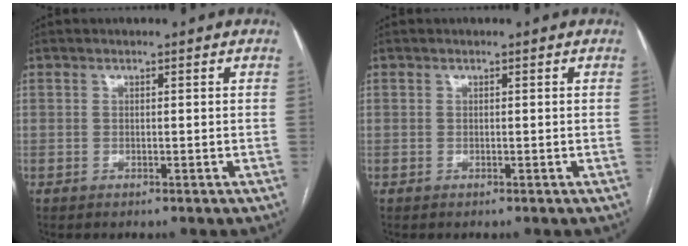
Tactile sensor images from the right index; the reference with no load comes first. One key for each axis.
{"total": 0.0}